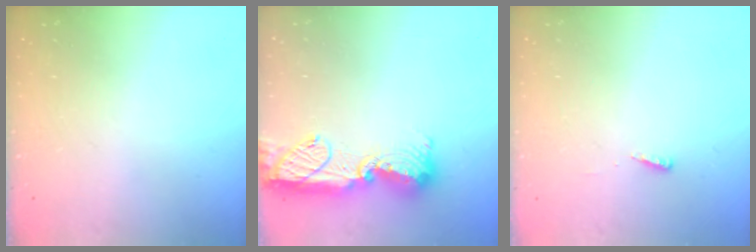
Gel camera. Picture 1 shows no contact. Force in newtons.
{"total": 17.2, "press": 16.2, "slide": 5.8}
{"total": 3.1, "press": 3.0, "slide": 0.9}